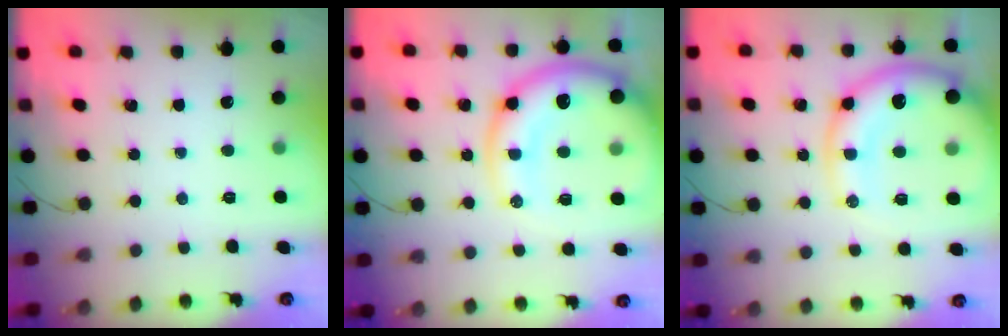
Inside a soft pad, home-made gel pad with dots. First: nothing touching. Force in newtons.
{"total": 20.8, "press": 20.3, "slide": 4.3}
{"total": 16.7, "press": 16.3, "slide": 3.4}